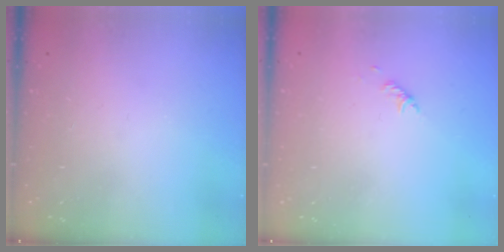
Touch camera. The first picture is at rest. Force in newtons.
{"total": 2.8, "press": 2.7, "slide": 0.6}